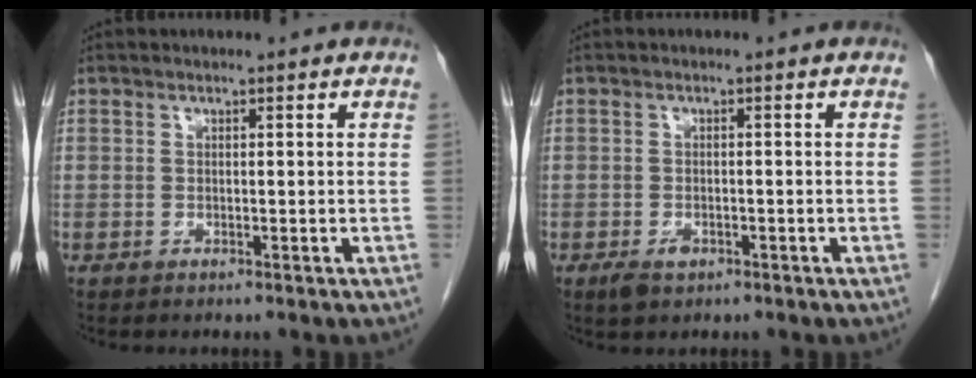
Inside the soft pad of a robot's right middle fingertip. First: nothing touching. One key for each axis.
{"total": 2.2, "fx": -1.3, "fy": 1.1, "fz": 1.5, "tx": -0.029, "ty": -0.001, "tz": -0.016}